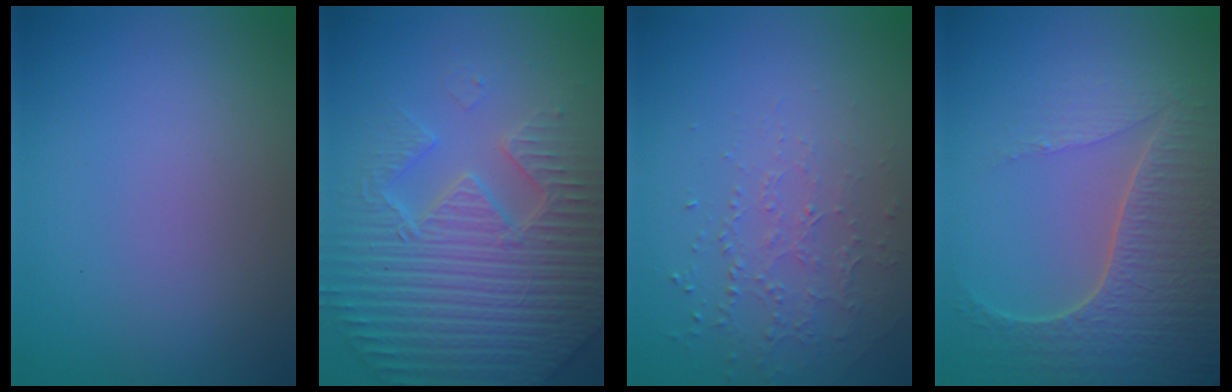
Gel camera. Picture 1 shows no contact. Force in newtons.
{"total": 7.6, "press": 7.4, "slide": 1.9}
{"total": 1.5, "press": 1.2, "slide": 0.9}
{"total": 6.4, "press": 5.0, "slide": 4.0}